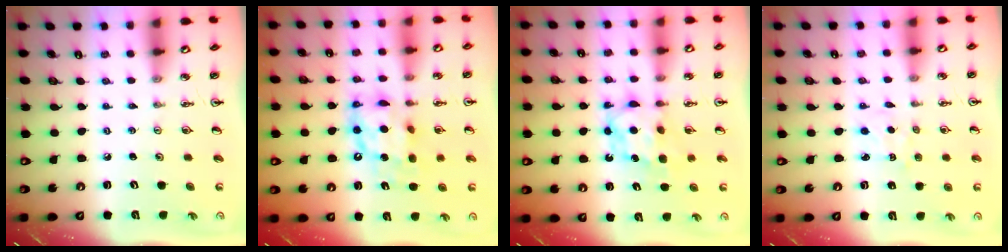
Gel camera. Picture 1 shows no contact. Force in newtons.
{"total": 11.2, "press": 11.1, "slide": 1.0}
{"total": 6.4, "press": 6.3, "slide": 0.4}
{"total": 3.6, "press": 3.6, "slide": 0.5}